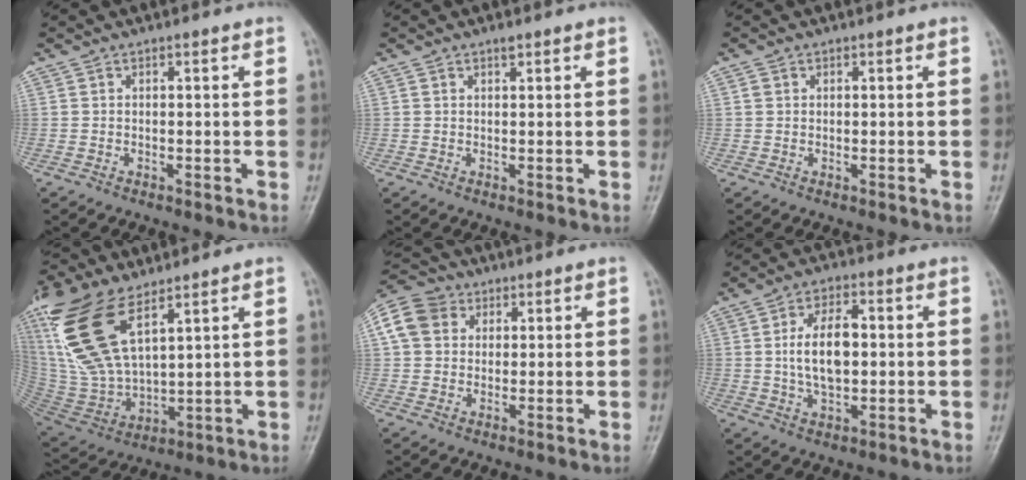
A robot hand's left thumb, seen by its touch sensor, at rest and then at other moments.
{"total": 0.8, "force": [0.6, 0.3, 0.5], "torque": [-0.007, -0.003, 0.010]}
{"total": 1.2, "force": [0.3, 1.0, 0.4], "torque": [-0.004, 0.001, 0.006]}
{"total": 20.7, "force": [10.6, 9.4, 15.0], "torque": [-0.330, -0.036, 0.222]}
{"total": 10.0, "force": [3.1, 8.2, 4.9], "torque": [-0.087, 0.016, 0.047]}
{"total": 9.3, "force": [0.5, 5.0, 7.7], "torque": [-0.135, 0.005, 0.010]}